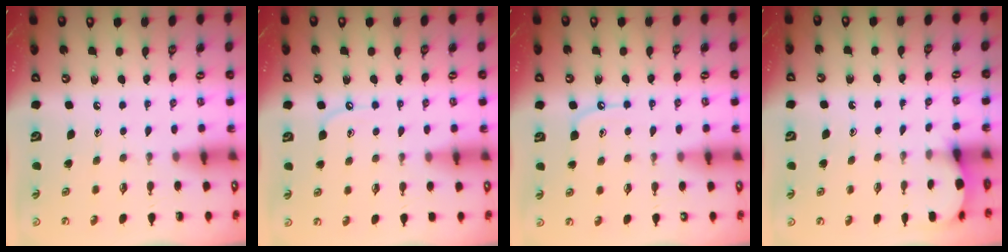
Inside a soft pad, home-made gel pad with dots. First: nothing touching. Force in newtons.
{"total": 4.0, "press": 4.0, "slide": 0.4}
{"total": 6.0, "press": 5.9, "slide": 0.6}
{"total": 2.8, "press": 2.8, "slide": 0.3}